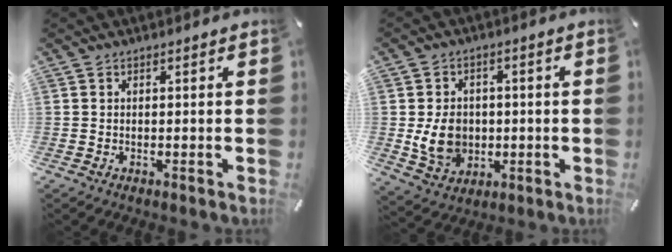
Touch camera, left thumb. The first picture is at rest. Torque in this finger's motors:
{"motor_torque": [1.43, 1.47, 0.29, -0.14, 0.20]}